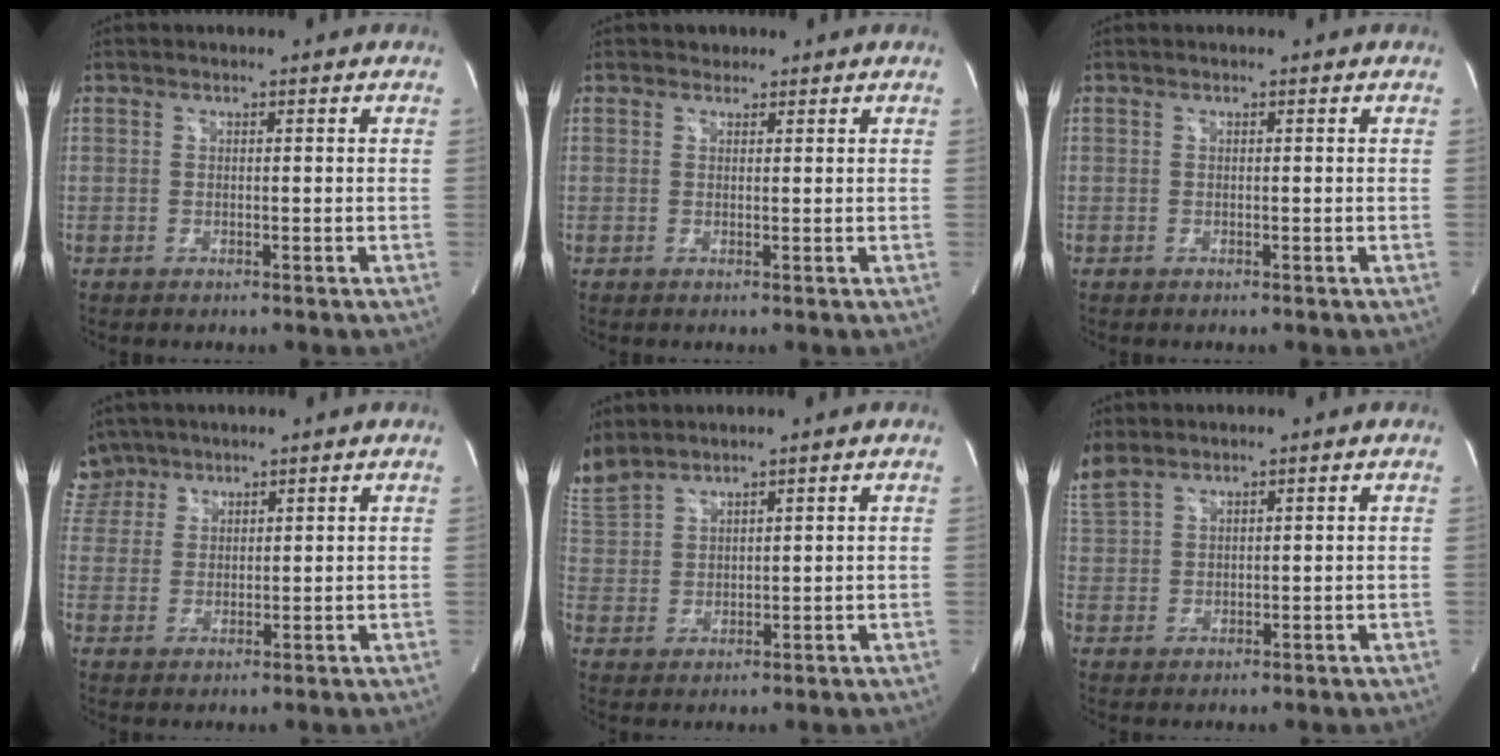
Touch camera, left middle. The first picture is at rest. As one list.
[{"total": 1.1, "force": [0.9, 0.7, 0.0], "torque": [0.001, 0.002, 0.010]}, {"total": 0.0}, {"total": 6.3, "force": [5.2, 3.4, -0.4], "torque": [0.013, 0.009, 0.107]}, {"total": 8.5, "force": [7.7, 2.4, 2.5], "torque": [-0.086, 0.013, 0.173]}, {"total": 5.6, "force": [4.9, 1.7, 2.0], "torque": [-0.067, 0.018, 0.116]}]